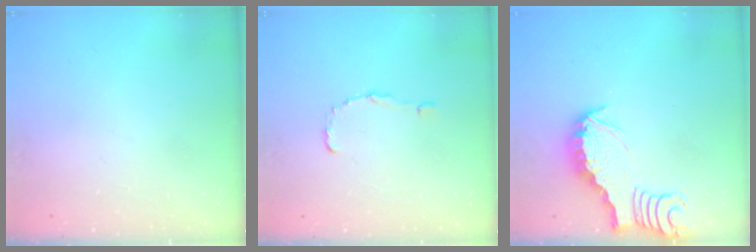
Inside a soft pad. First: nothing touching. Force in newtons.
{"total": 1.5, "press": 1.5, "slide": 0.1}
{"total": 2.9, "press": 2.8, "slide": 0.3}